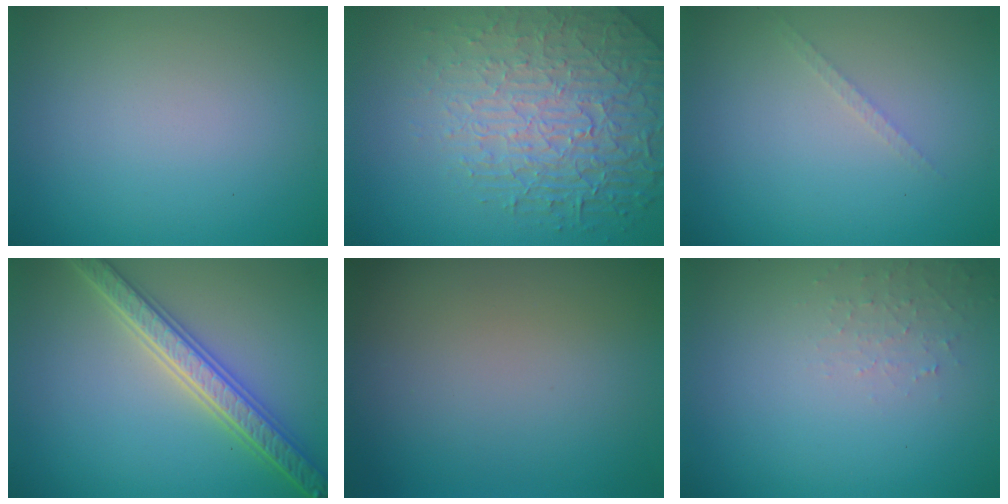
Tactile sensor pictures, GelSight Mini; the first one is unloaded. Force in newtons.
{"total": 6.2, "press": 5.1, "slide": 3.5}
{"total": 0.8, "press": 0.8, "slide": 0.0}
{"total": 5.5, "press": 5.4, "slide": 1.1}
{"total": 0.0}
{"total": 1.3, "press": 1.3, "slide": 0.2}